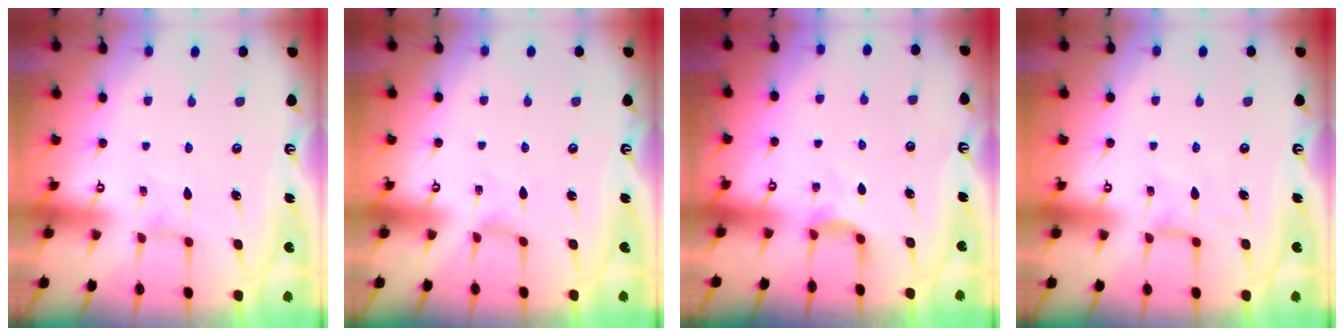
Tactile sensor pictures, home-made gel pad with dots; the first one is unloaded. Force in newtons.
{"total": 0.6, "press": 0.5, "slide": 0.2}
{"total": 2.8, "press": 2.8, "slide": 0.3}
{"total": 1.4, "press": 1.4, "slide": 0.4}